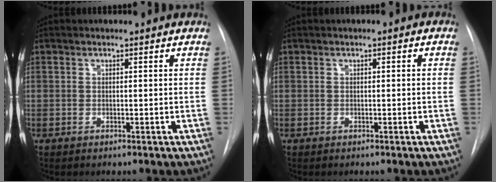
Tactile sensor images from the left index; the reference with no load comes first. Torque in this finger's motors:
{"motor_torque": [0.13, -0.96, -0.45, 0.02]}